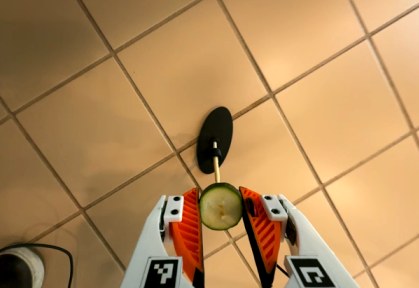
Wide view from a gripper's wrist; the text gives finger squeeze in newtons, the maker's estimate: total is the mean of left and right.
{"total": 7.9, "left": 7.6, "right": 8.3}